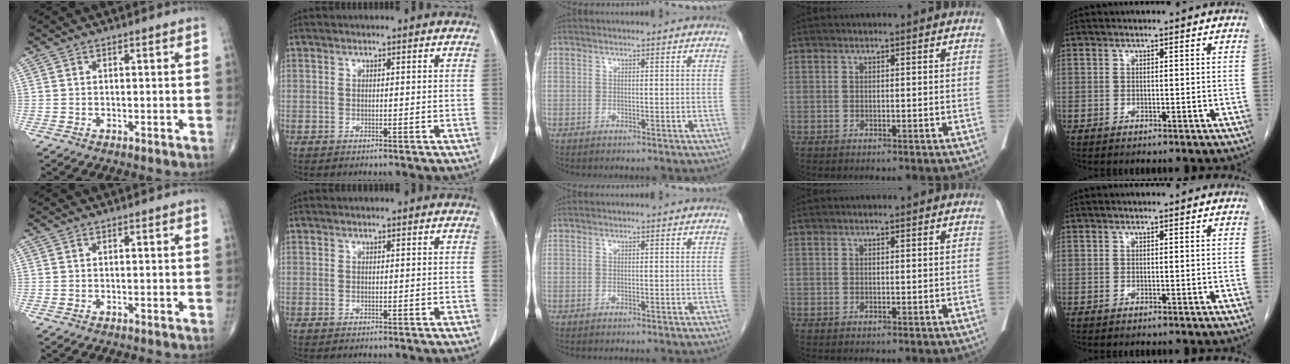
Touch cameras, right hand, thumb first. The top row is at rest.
{}